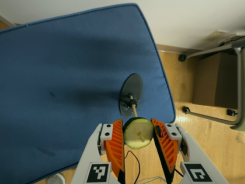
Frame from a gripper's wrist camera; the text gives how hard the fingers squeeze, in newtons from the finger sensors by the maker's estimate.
{"total": 10.2, "left": 10.3, "right": 10.0}